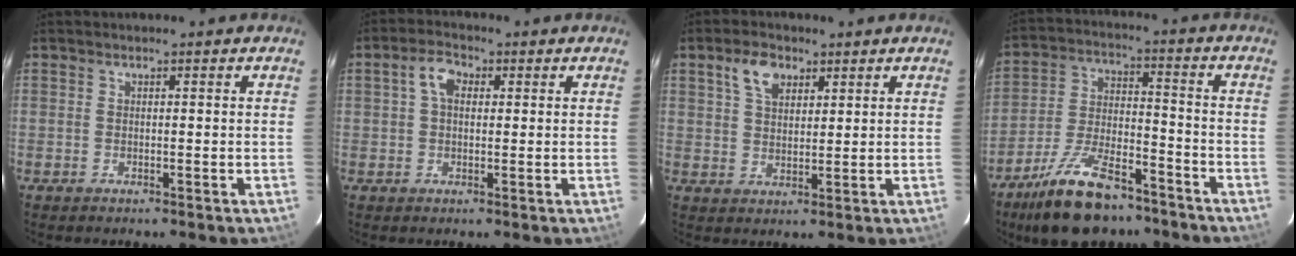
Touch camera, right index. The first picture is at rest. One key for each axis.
{"total": 4.2, "fx": 1.0, "fy": 2.8, "fz": 3.0, "tx": -0.057, "ty": 0.017, "tz": 0.017}
{"total": 5.7, "fx": 3.0, "fy": 3.4, "fz": 3.5, "tx": -0.062, "ty": 0.015, "tz": 0.055}
{"total": 17.1, "fx": -12.8, "fy": 6.4, "fz": 9.3, "tx": -0.187, "ty": -0.007, "tz": -0.217}